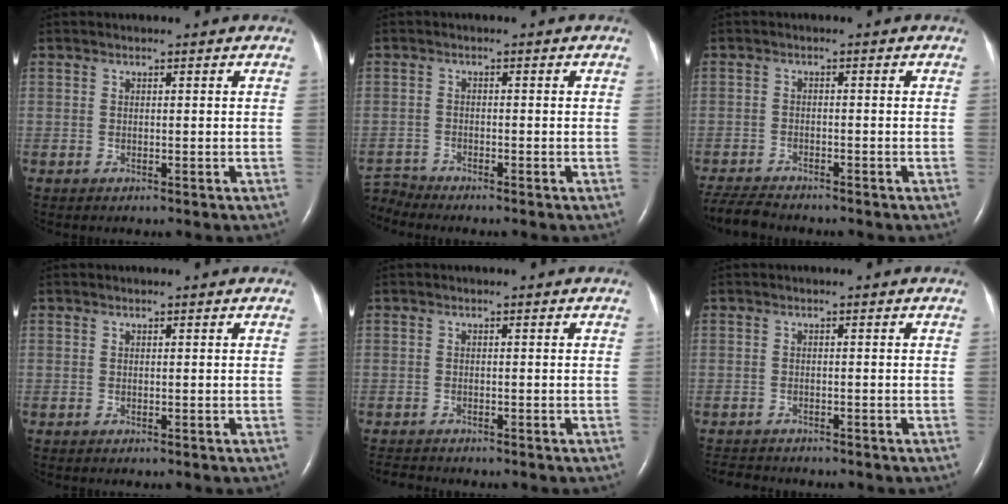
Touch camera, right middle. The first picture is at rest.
{"total": 3.6, "force": [-3.5, -0.5, -0.5], "torque": [0.005, -0.013, -0.066]}
{"total": 5.7, "force": [-5.5, 0.6, 1.6], "torque": [-0.030, -0.022, -0.097]}
{"total": 0.0}
{"total": 2.0, "force": [-2.0, 0.2, 0.2], "torque": [-0.004, -0.009, -0.031]}
{"total": 3.6, "force": [-3.5, 0.9, 0.6], "torque": [-0.007, -0.011, -0.053]}